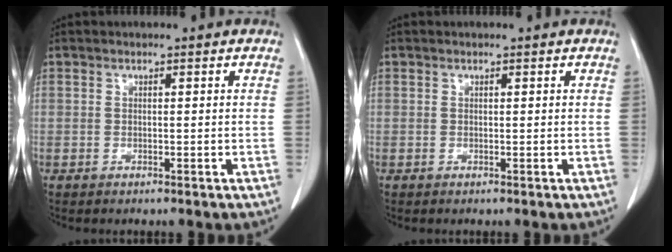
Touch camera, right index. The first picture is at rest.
{"total": 0.0}